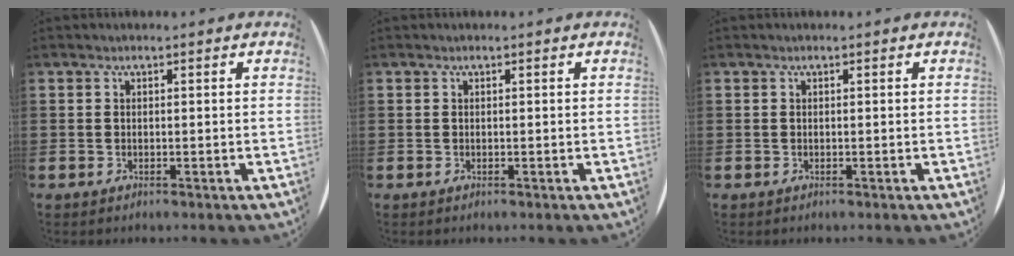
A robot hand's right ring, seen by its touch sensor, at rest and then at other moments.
{"total": 0.0}
{"total": 0.0}